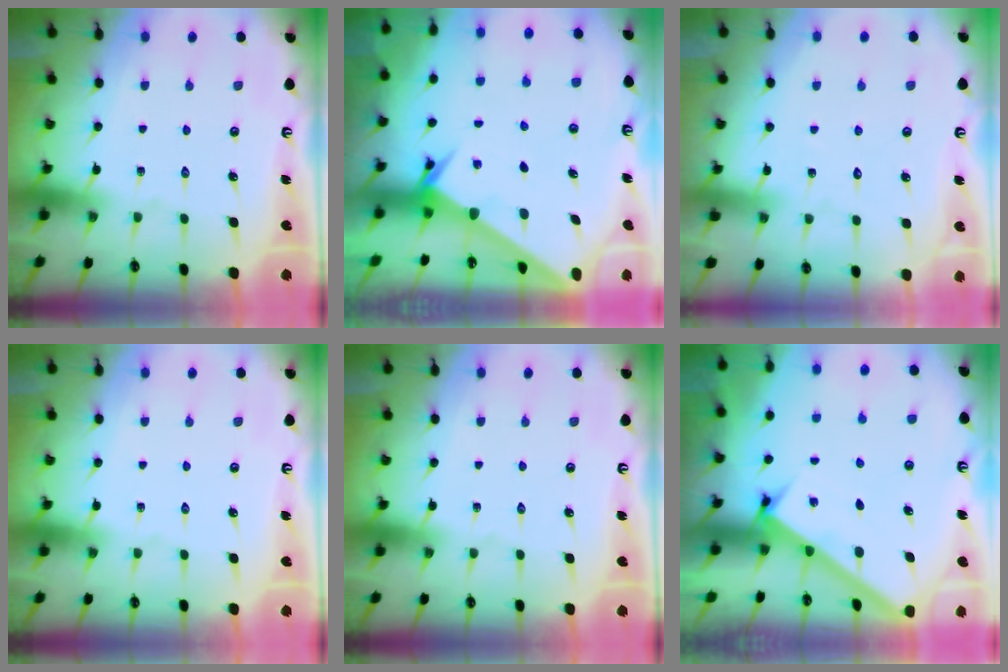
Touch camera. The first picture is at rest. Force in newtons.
{"total": 2.4, "press": 2.4, "slide": 0.3}
{"total": 2.2, "press": 2.2, "slide": 0.2}
{"total": 0.0}
{"total": 0.0}
{"total": 2.9, "press": 2.9, "slide": 0.2}